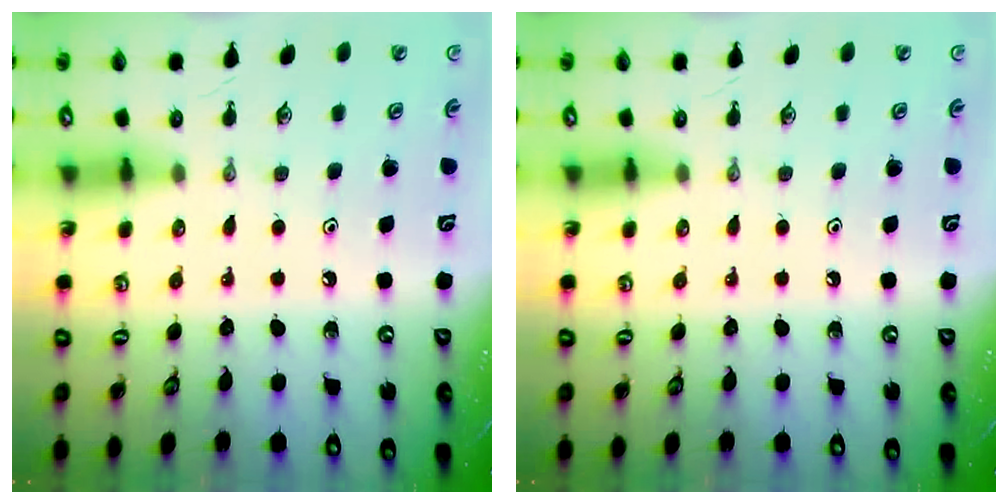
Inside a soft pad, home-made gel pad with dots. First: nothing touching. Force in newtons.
{"total": 0.0}